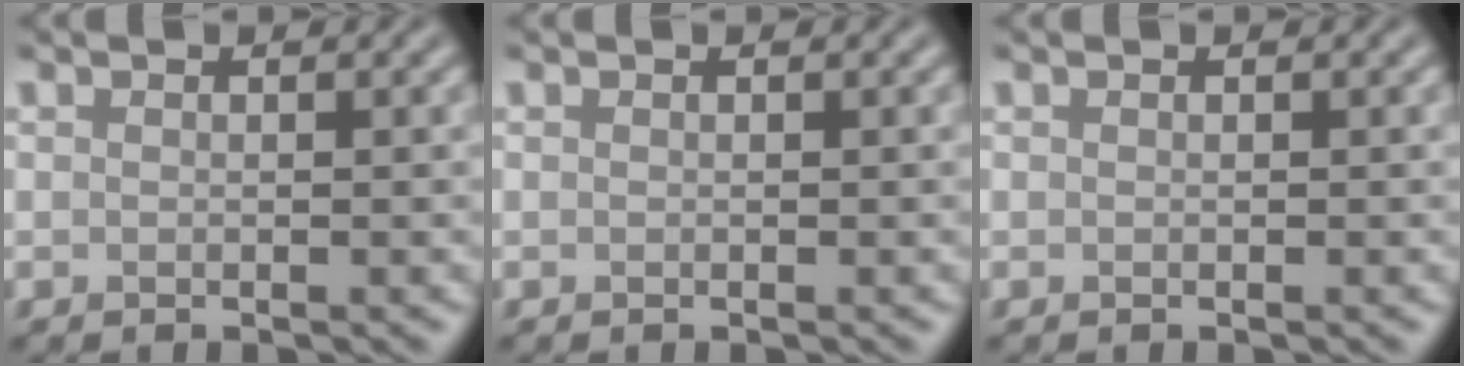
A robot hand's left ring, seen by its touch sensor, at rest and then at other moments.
{"total": 0.0}
{"total": 0.0}